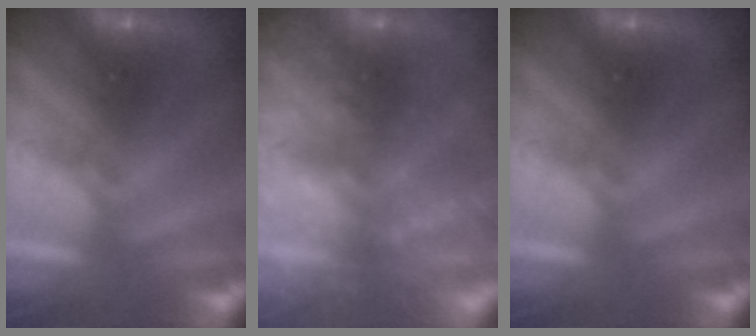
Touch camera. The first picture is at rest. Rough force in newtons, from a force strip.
{"total": 7.7}
{"total": 0.0}